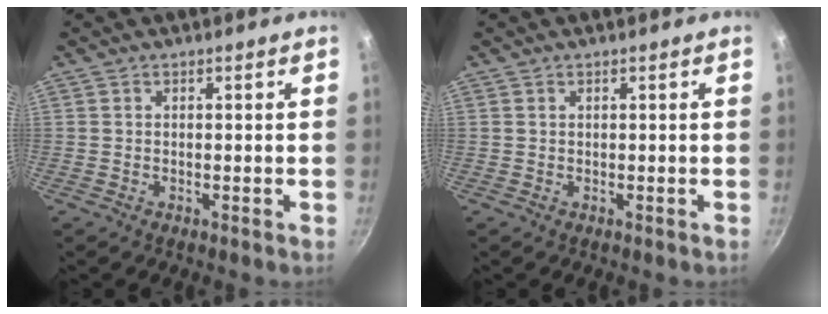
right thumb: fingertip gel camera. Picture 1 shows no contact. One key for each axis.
{"total": 0.0}